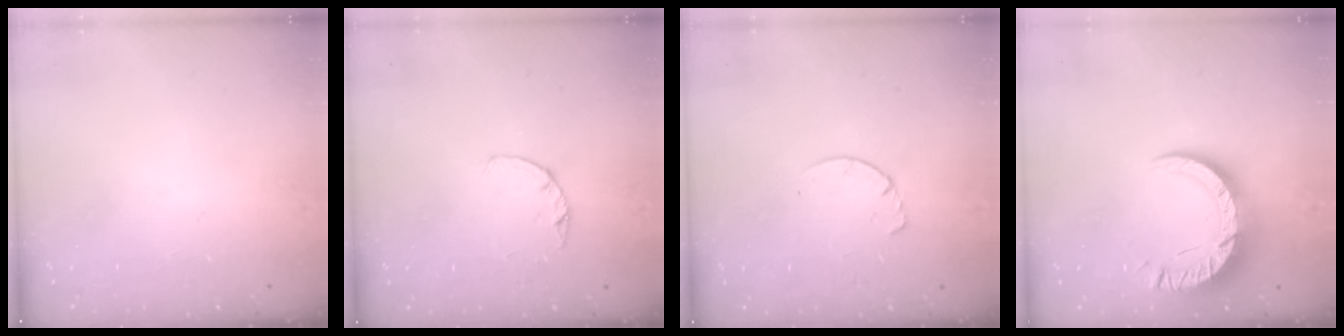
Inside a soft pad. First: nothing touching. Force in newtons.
{"total": 2.2, "press": 2.2, "slide": 0.4}
{"total": 2.9, "press": 2.9, "slide": 0.4}
{"total": 12.6, "press": 12.5, "slide": 1.3}